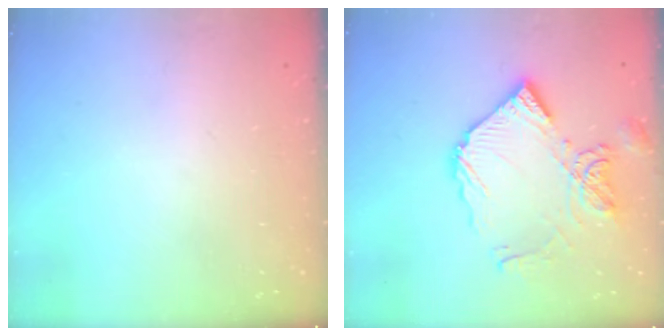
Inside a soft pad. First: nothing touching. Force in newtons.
{"total": 15.1, "press": 15.0, "slide": 1.9}